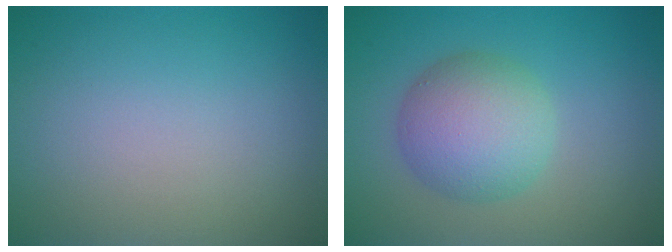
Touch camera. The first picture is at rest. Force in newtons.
{"total": 5.6, "press": 5.6, "slide": 0.1}